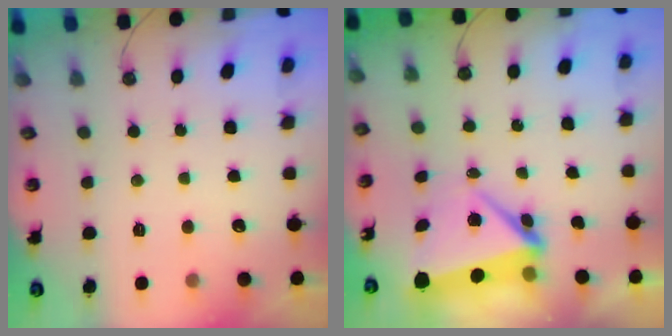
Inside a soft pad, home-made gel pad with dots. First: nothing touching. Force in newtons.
{"total": 6.2, "press": 5.6, "slide": 2.6}